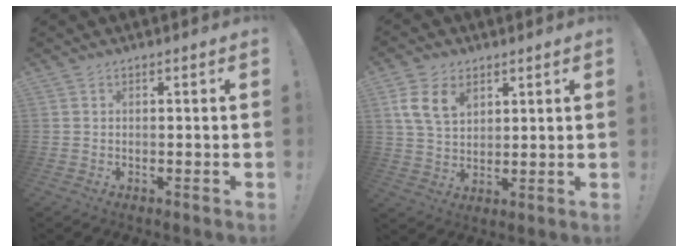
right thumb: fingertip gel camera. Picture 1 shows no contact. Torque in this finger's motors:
{"motor_torque": [1.22, 1.22, 0.00, 0.00, 0.00]}